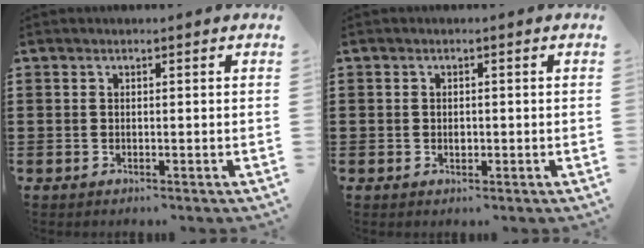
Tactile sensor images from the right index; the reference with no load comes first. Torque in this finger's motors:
{"motor_torque": [1.45, 0.69, 0.00, -0.11]}